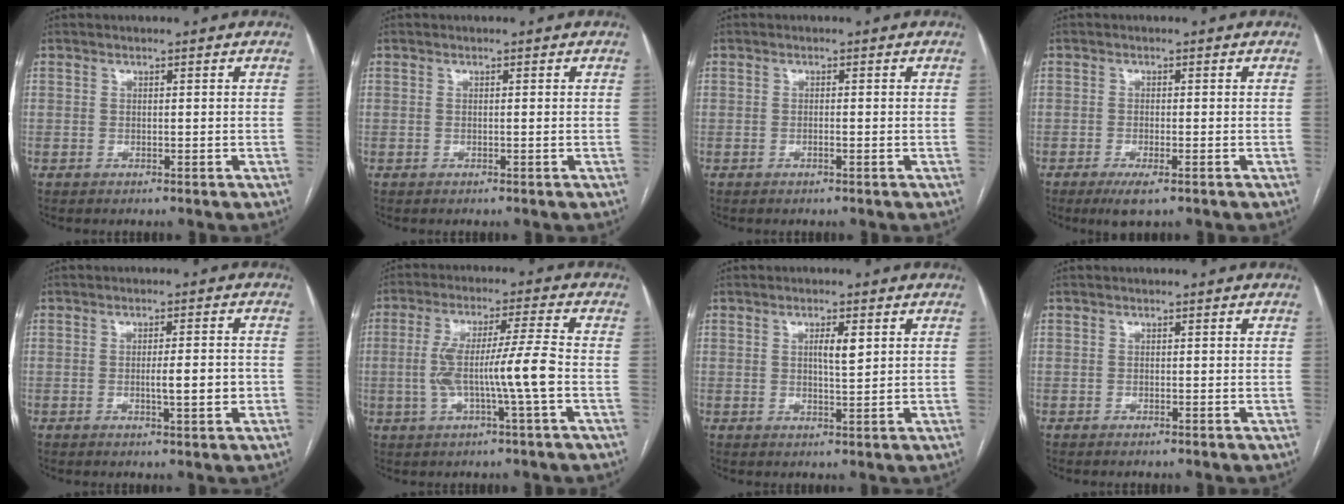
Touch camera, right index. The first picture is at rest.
{"total": 0.0}
{"total": 0.7, "force": [-0.3, 0.0, 0.7], "torque": [-0.013, 0.000, -0.004]}
{"total": 3.6, "force": [-2.1, 0.7, 2.8], "torque": [-0.051, -0.008, -0.034]}
{"total": 4.4, "force": [-0.9, 0.5, 4.3], "torque": [-0.067, -0.003, -0.011]}
{"total": 9.7, "force": [-1.7, -0.5, 9.6], "torque": [-0.186, 0.012, -0.031]}
{"total": 3.1, "force": [1.0, 0.5, 2.9], "torque": [-0.048, -0.002, 0.015]}
{"total": 0.0}